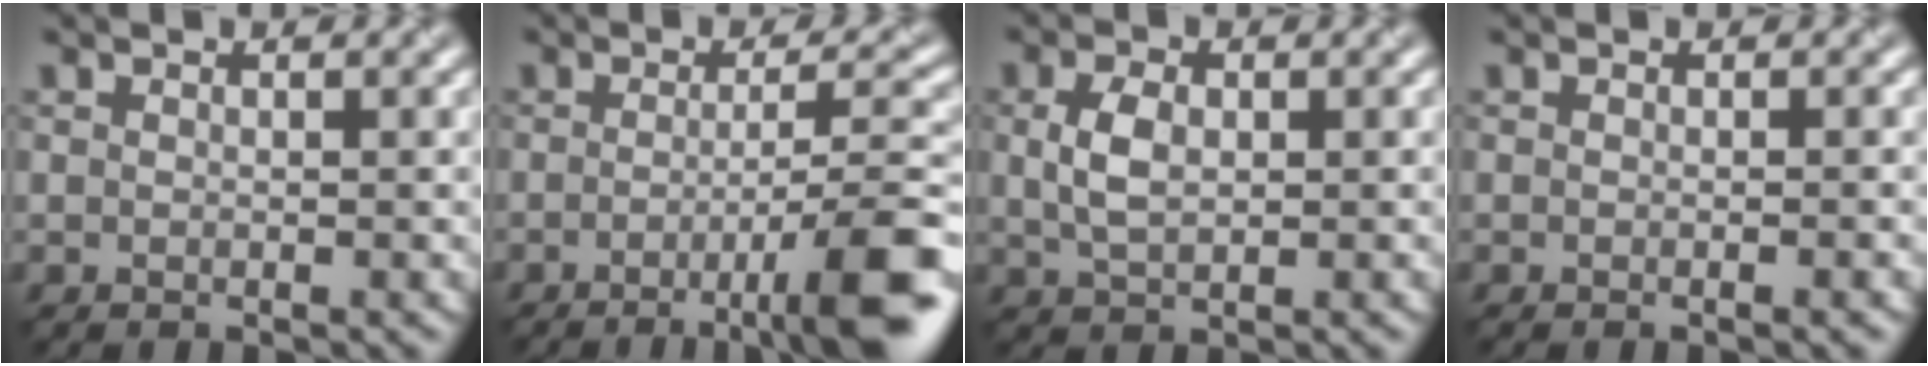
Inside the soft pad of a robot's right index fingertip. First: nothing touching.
{"total": 8.9, "force": [-3.6, 1.6, 7.9], "torque": [-0.095, 0.005, -0.047]}
{"total": 2.6, "force": [-0.1, 1.6, 2.0], "torque": [-0.046, 0.009, 0.009]}
{"total": 1.8, "force": [-0.4, 0.8, 1.5], "torque": [-0.002, 0.007, -0.018]}